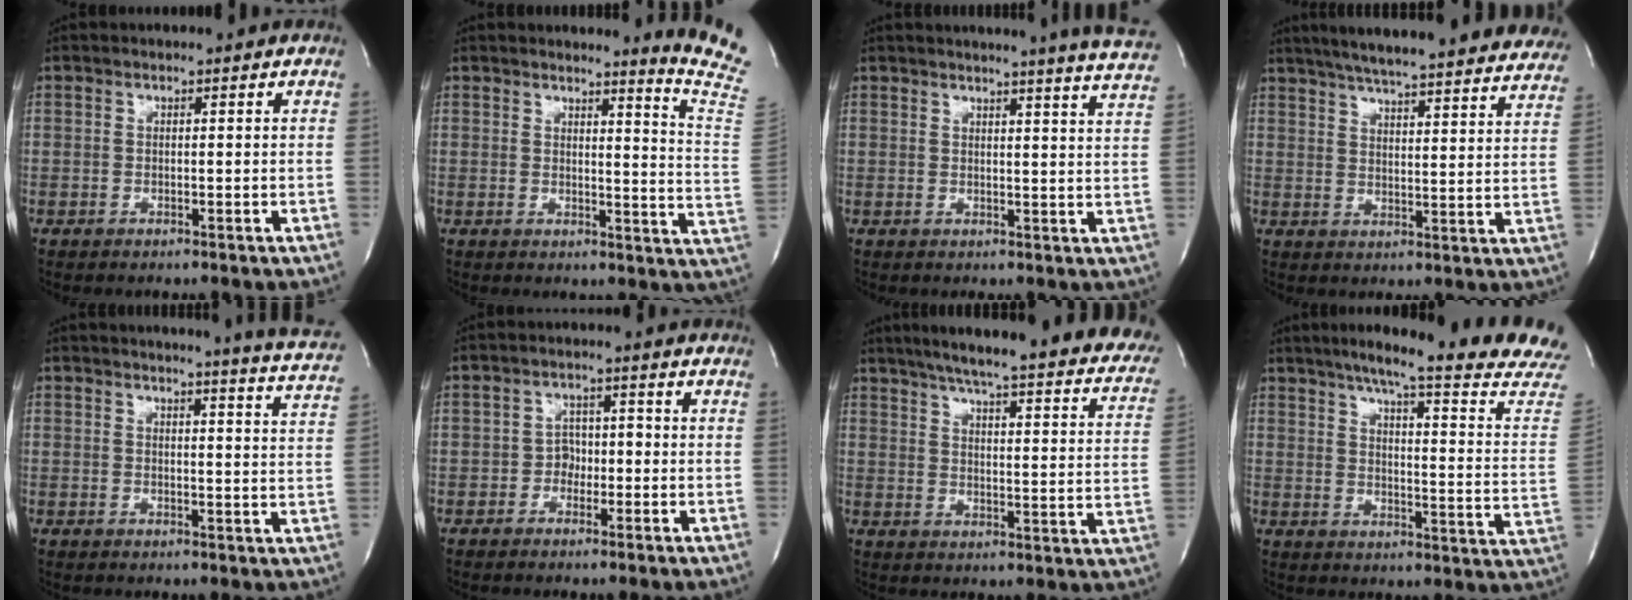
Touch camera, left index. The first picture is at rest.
{"total": 9.7, "force": [9.1, -2.6, 2.2], "torque": [-0.031, -0.125, 0.086]}
{"total": 13.6, "force": [12.6, -1.5, 4.9], "torque": [-0.073, -0.075, 0.127]}
{"total": 31.6, "force": [28.2, 3.8, 13.7], "torque": [-0.215, -0.050, 0.342]}
{"total": 12.5, "force": [12.0, -1.2, 3.4], "torque": [-0.047, -0.085, 0.115]}
{"total": 2.7, "force": [-1.1, 2.1, 1.4], "torque": [-0.015, 0.008, -0.022]}
{"total": 31.5, "force": [26.3, 3.9, 16.8], "torque": [-0.204, -0.045, 0.313]}
{"total": 23.1, "force": [19.8, -0.7, 11.9], "torque": [-0.174, -0.070, 0.245]}